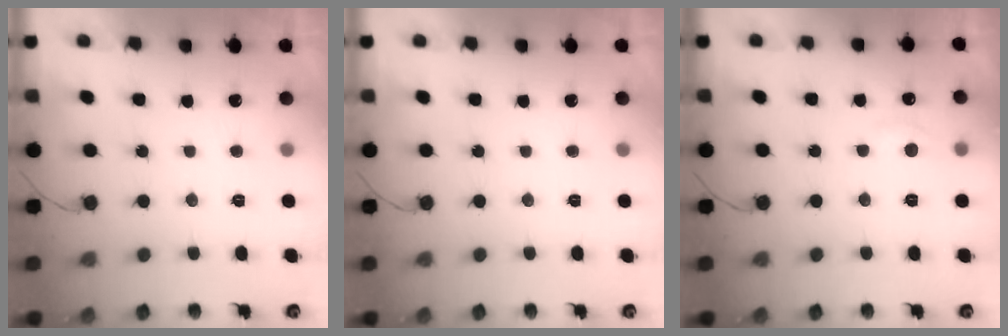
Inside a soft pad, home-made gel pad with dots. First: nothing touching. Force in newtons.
{"total": 0.0}
{"total": 7.2, "press": 7.2, "slide": 0.9}